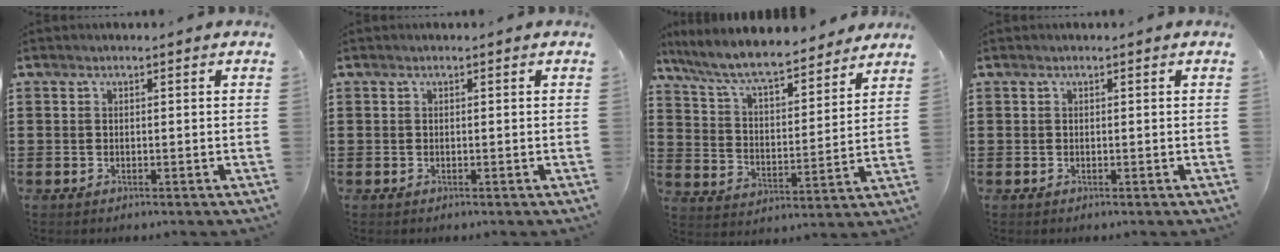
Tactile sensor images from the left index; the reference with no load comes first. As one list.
[{"total": 0.0}, {"total": 8.6, "force": [7.8, 1.1, 3.6], "torque": [-0.101, -0.043, 0.132]}, {"total": 0.0}]